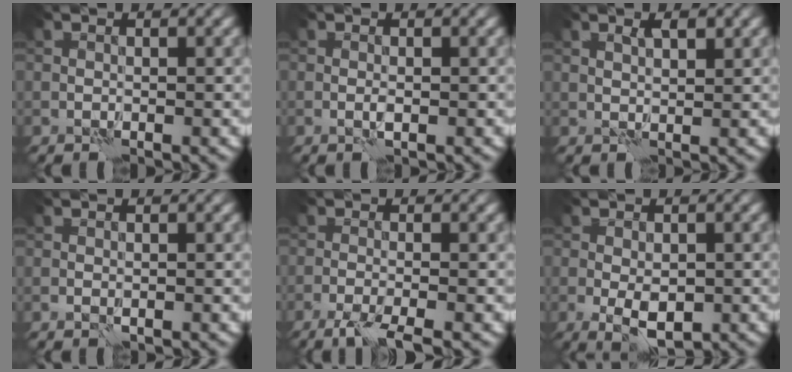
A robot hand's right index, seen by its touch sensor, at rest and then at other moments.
{"total": 0.7, "force": [-0.2, 0.1, 0.7], "torque": [-0.018, -0.001, -0.004]}
{"total": 1.6, "force": [1.0, 0.5, 1.2], "torque": [-0.023, -0.003, 0.018]}
{"total": 0.6, "force": [-0.2, 0.3, 0.5], "torque": [-0.010, -0.001, -0.004]}
{"total": 3.6, "force": [-2.6, 0.4, 2.6], "torque": [-0.050, -0.003, -0.054]}
{"total": 3.8, "force": [-1.0, 1.9, 3.2], "torque": [-0.057, -0.006, -0.014]}